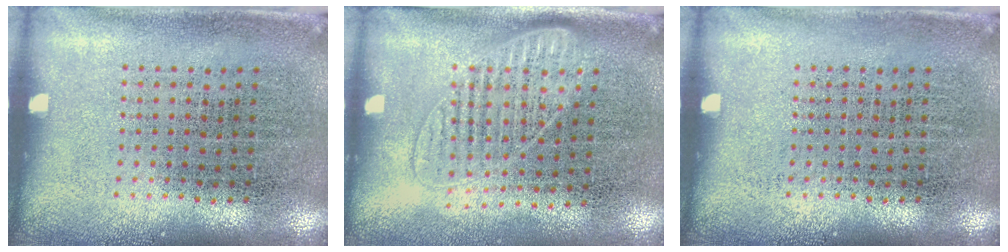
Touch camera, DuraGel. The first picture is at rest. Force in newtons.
{"total": 1.3, "press": 1.2, "slide": 0.5}
{"total": 0.0}